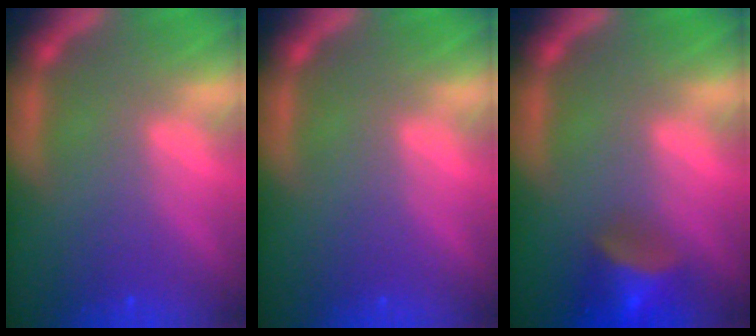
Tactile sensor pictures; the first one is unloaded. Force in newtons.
{"total": 0.0}
{"total": 5.0}